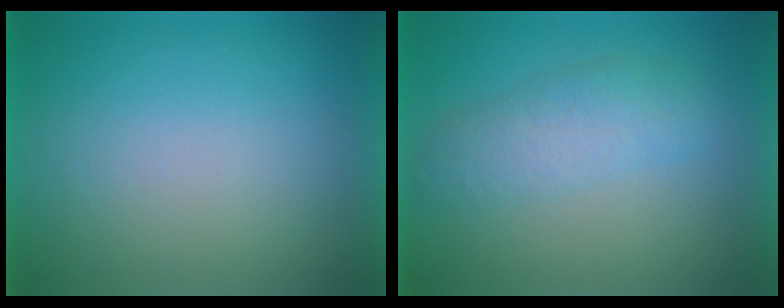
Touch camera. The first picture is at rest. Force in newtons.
{"total": 3.6}